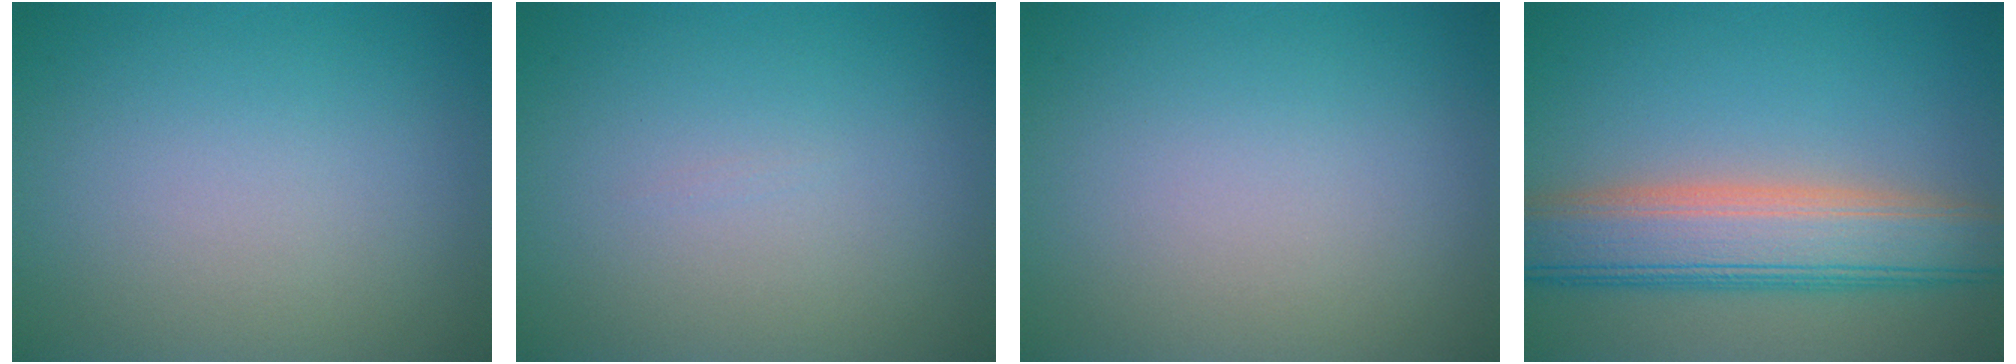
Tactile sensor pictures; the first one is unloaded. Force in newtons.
{"total": 0.0}
{"total": 0.0}
{"total": 7.9, "press": 7.9, "slide": 0.4}